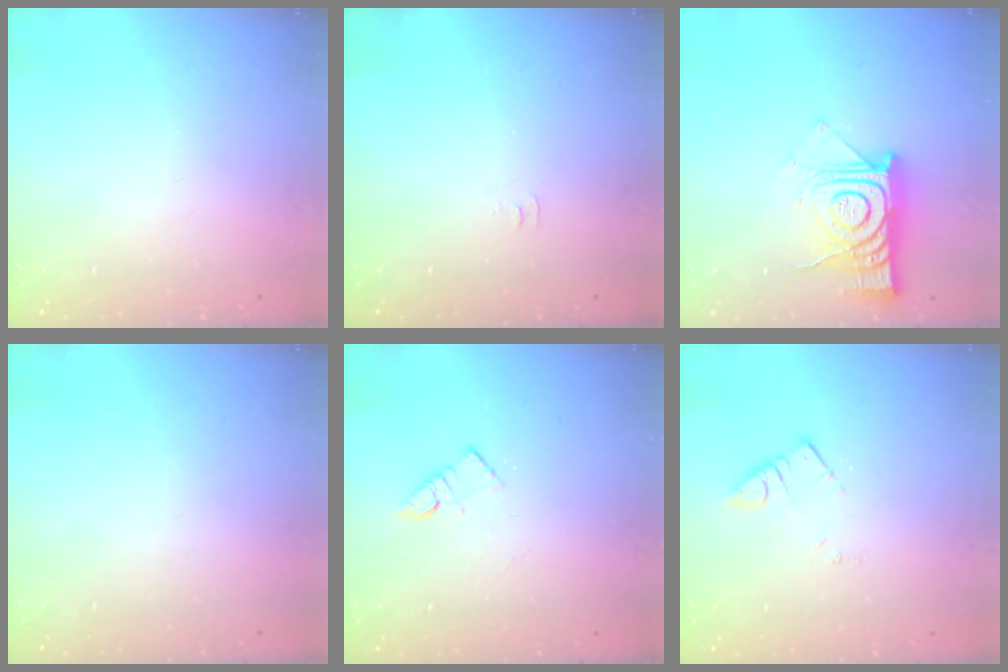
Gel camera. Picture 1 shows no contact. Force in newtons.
{"total": 4.6, "press": 4.5, "slide": 0.6}
{"total": 14.7, "press": 14.6, "slide": 1.2}
{"total": 1.6, "press": 1.6, "slide": 0.1}
{"total": 4.9, "press": 4.9, "slide": 0.2}
{"total": 2.8, "press": 2.7, "slide": 0.3}